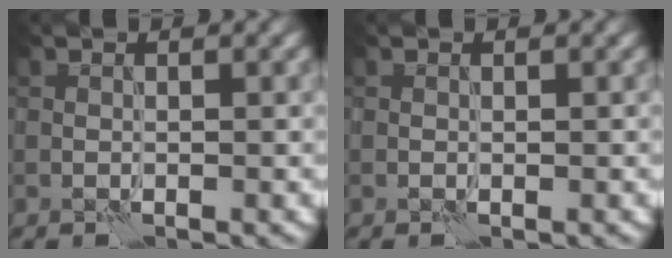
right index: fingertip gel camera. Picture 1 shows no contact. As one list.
[{"total": 0.0}]